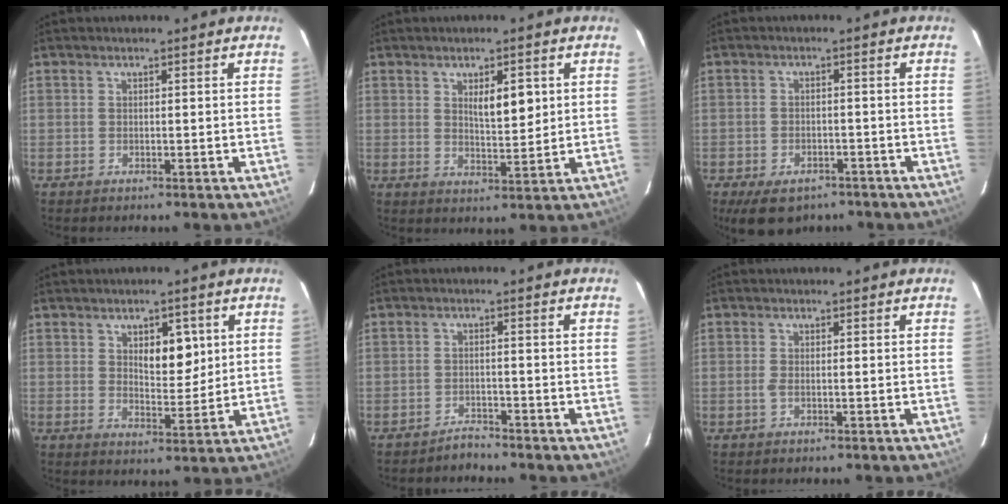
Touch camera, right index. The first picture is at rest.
{"total": 5.5, "force": [1.7, 1.9, 4.9], "torque": [-0.082, -0.002, 0.032]}
{"total": 9.0, "force": [-6.3, 5.1, 3.9], "torque": [-0.075, 0.002, -0.094]}
{"total": 6.5, "force": [2.2, 3.0, 5.4], "torque": [-0.082, 0.001, 0.041]}
{"total": 2.2, "force": [-2.1, 0.4, -0.1], "torque": [0.003, -0.006, -0.036]}
{"total": 1.6, "force": [-0.3, 0.7, 1.4], "torque": [-0.034, 0.003, -0.004]}